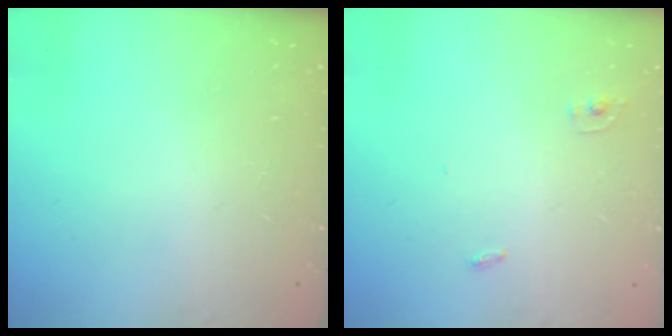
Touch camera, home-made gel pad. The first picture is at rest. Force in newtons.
{"total": 2.4, "press": 2.4, "slide": 0.2}